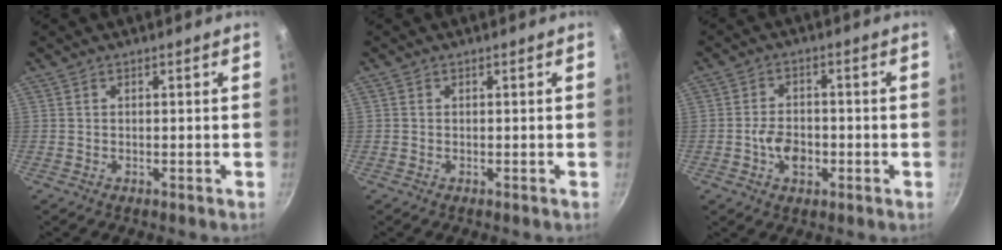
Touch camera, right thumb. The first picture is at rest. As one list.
[{"total": 0.0}, {"total": 5.8, "force": [-1.8, 3.7, 4.0], "torque": [-0.058, 0.013, -0.033]}]